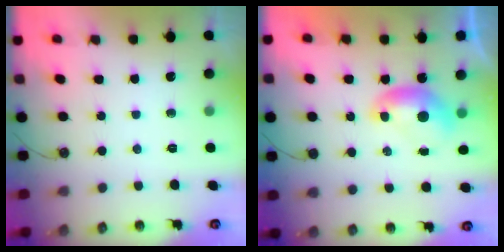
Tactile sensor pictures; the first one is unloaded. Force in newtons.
{"total": 0.0}